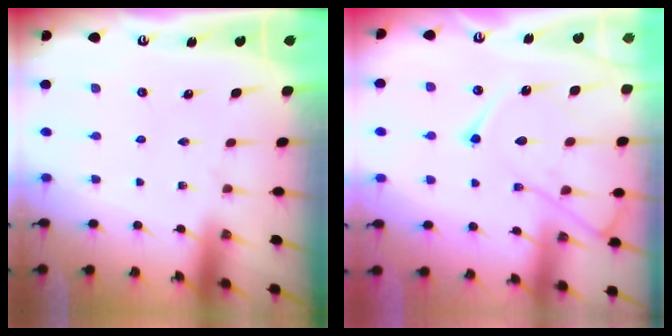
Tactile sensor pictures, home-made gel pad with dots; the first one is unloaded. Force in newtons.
{"total": 15.2, "press": 15.1, "slide": 1.7}